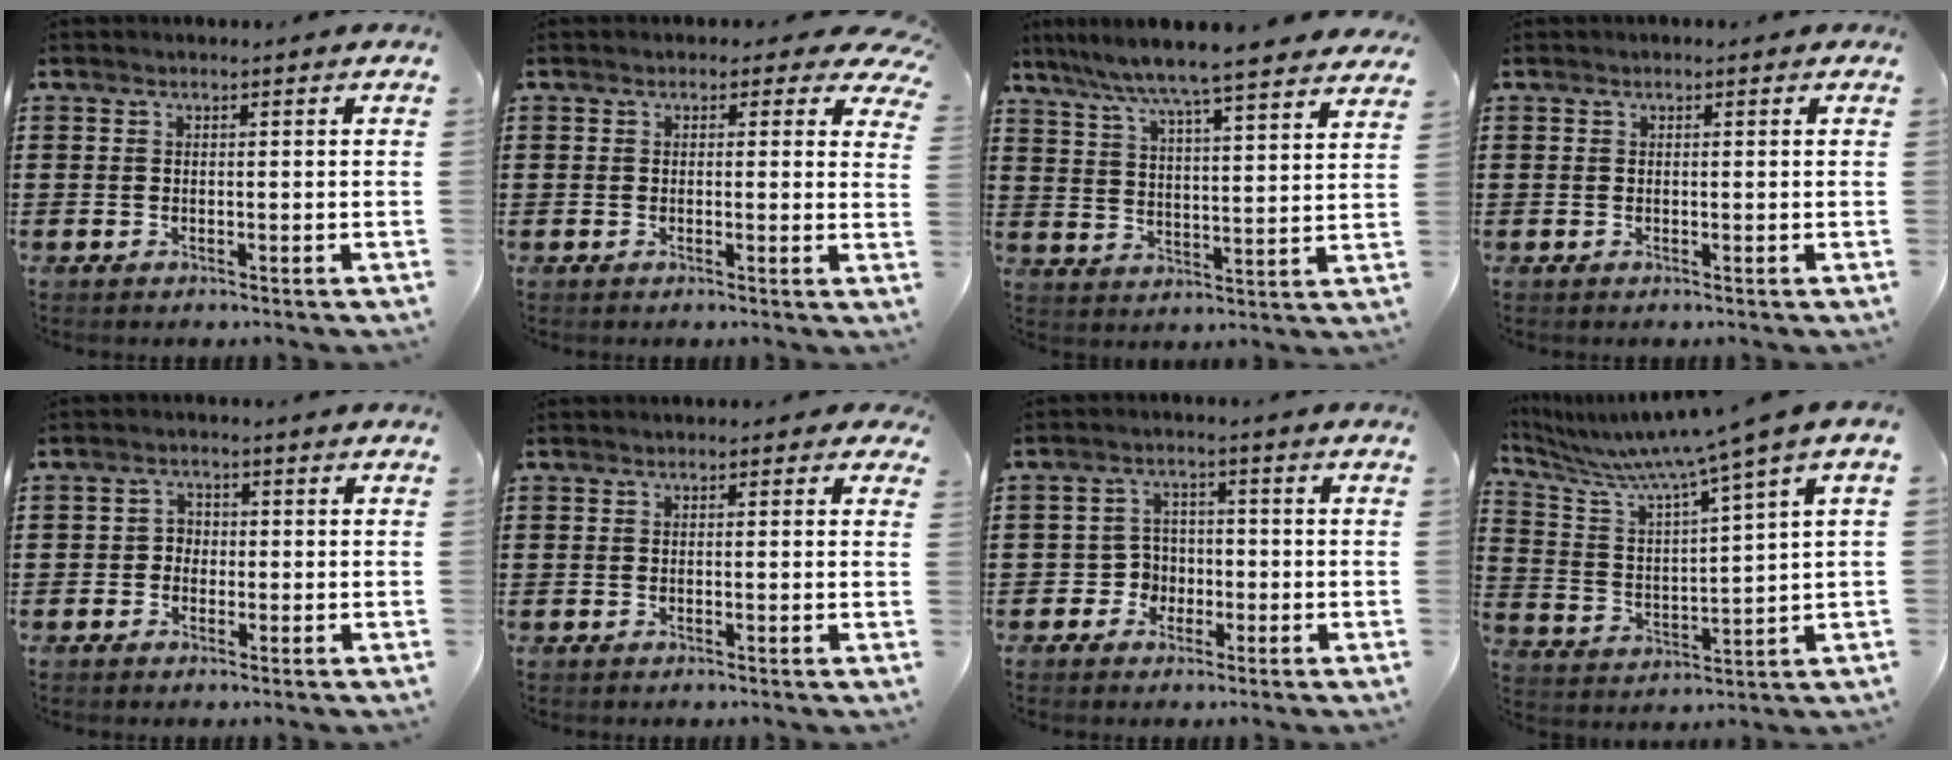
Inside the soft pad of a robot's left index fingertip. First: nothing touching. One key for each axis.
{"total": 2.0, "fx": 1.0, "fy": 1.2, "fz": 1.2, "tx": -0.014, "ty": 0.000, "tz": 0.013}
{"total": 6.3, "fx": 5.7, "fy": -0.8, "fz": 2.5, "tx": -0.074, "ty": -0.043, "tz": 0.091}
{"total": 0.0}
{"total": 2.0, "fx": -0.7, "fy": 1.8, "fz": 0.6, "tx": -0.019, "ty": 0.007, "tz": -0.019}
{"total": 0.7, "fx": 0.2, "fy": 0.5, "fz": 0.5, "tx": -0.010, "ty": 0.008, "tz": 0.002}
{"total": 3.6, "fx": -1.5, "fy": 3.2, "fz": 0.9, "tx": -0.029, "ty": 0.007, "tz": -0.034}
{"total": 7.4, "fx": 6.0, "fy": -0.9, "fz": 4.3, "tx": -0.111, "ty": -0.046, "tz": 0.092}